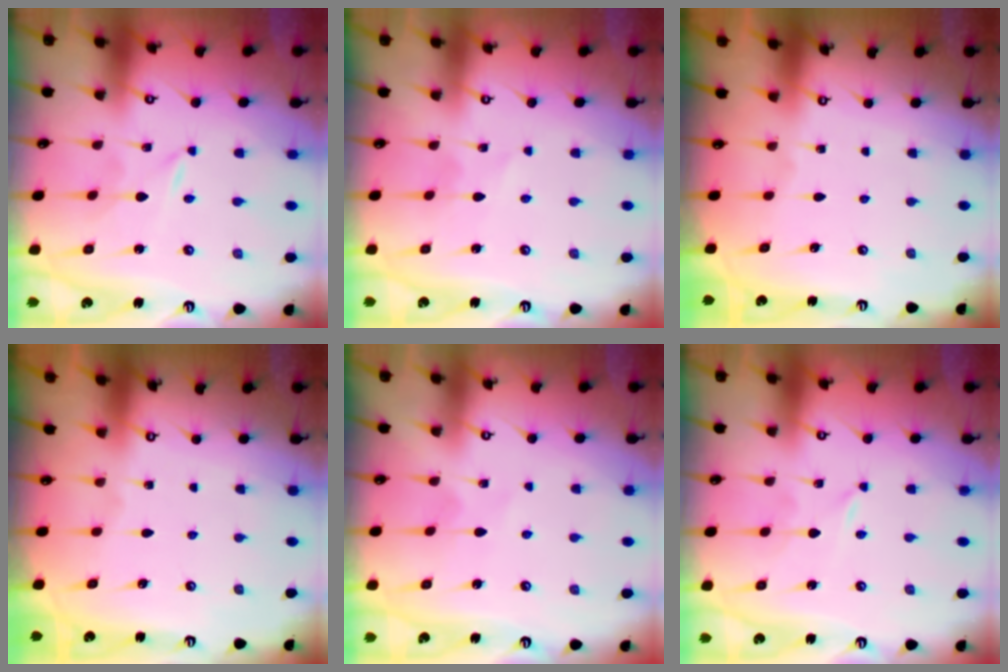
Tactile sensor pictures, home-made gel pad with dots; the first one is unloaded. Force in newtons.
{"total": 1.8, "press": 1.8, "slide": 0.2}
{"total": 0.0}
{"total": 0.0}
{"total": 3.5, "press": 3.5, "slide": 0.5}
{"total": 0.0}